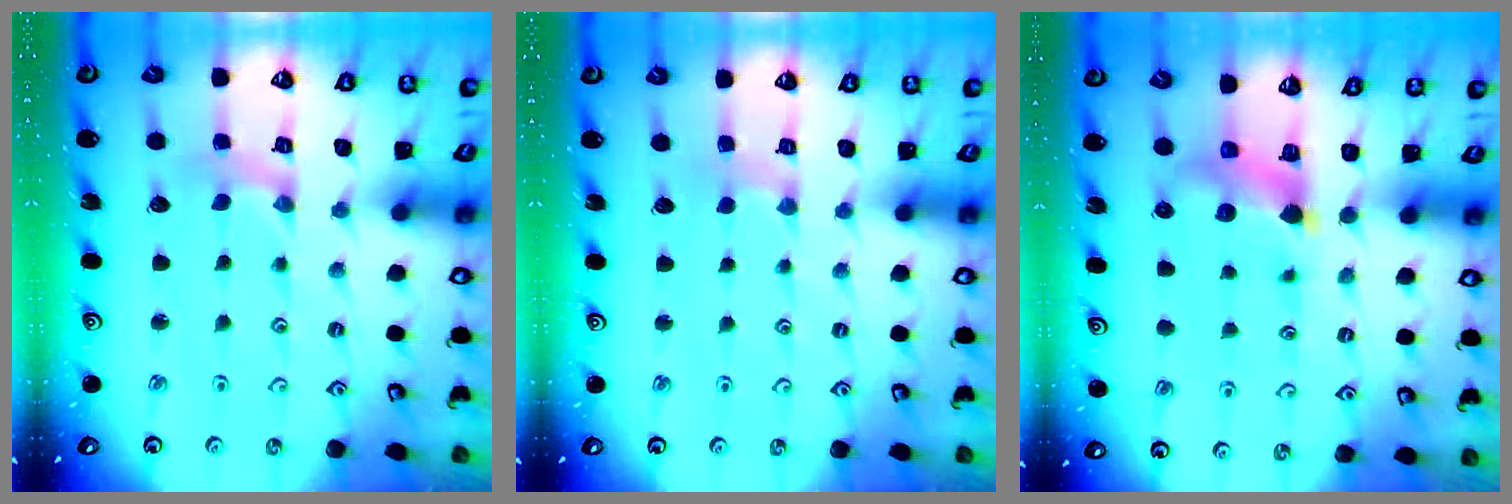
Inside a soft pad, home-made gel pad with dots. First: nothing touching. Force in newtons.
{"total": 1.2, "press": 1.2, "slide": 0.3}
{"total": 5.6, "press": 5.6, "slide": 0.6}